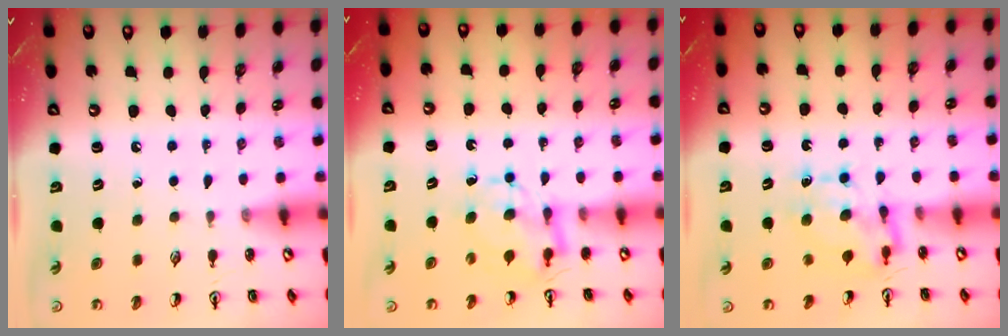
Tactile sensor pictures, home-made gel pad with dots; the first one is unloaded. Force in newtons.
{"total": 6.3, "press": 6.3, "slide": 0.3}
{"total": 6.5, "press": 6.4, "slide": 0.6}